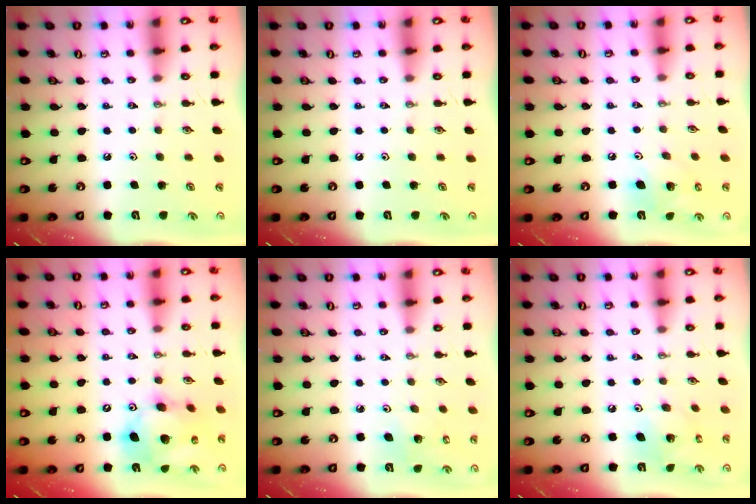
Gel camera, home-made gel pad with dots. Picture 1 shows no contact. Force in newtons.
{"total": 0.0}
{"total": 10.1, "press": 9.9, "slide": 1.8}
{"total": 14.4, "press": 14.2, "slide": 2.3}
{"total": 5.1, "press": 4.8, "slide": 1.5}
{"total": 7.8, "press": 7.8, "slide": 0.2}